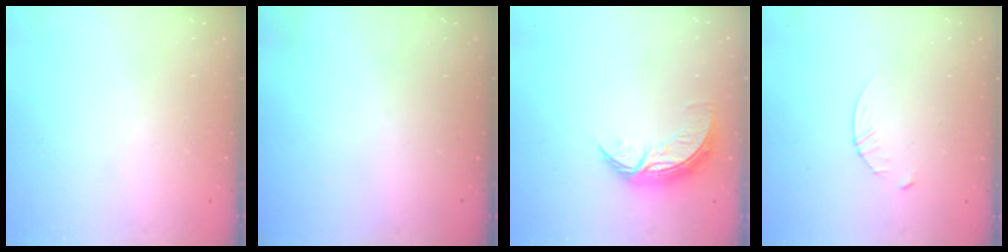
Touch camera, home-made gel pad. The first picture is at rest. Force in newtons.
{"total": 0.0}
{"total": 8.7, "press": 8.7, "slide": 0.4}
{"total": 3.4, "press": 3.4, "slide": 0.4}